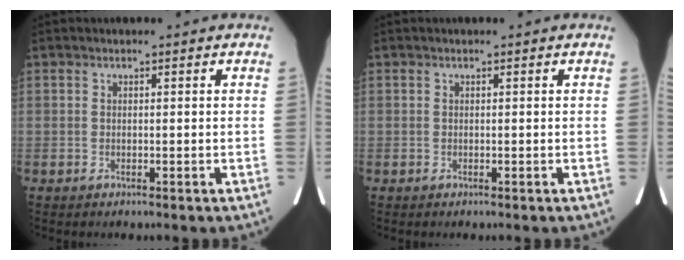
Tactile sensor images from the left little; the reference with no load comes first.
{"total": 0.0}